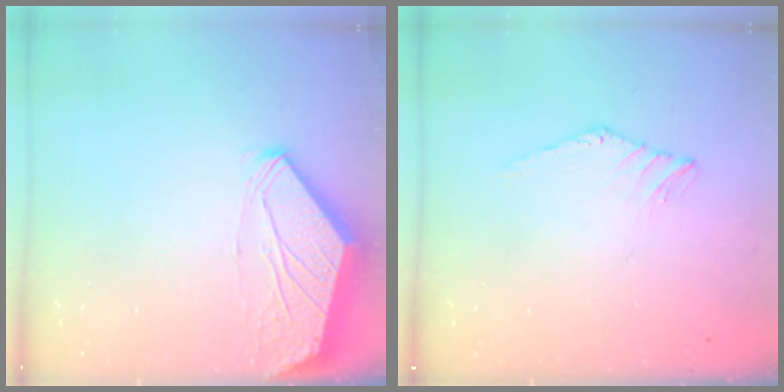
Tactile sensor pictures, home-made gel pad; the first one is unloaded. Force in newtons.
{"total": 2.6, "press": 2.6, "slide": 0.4}